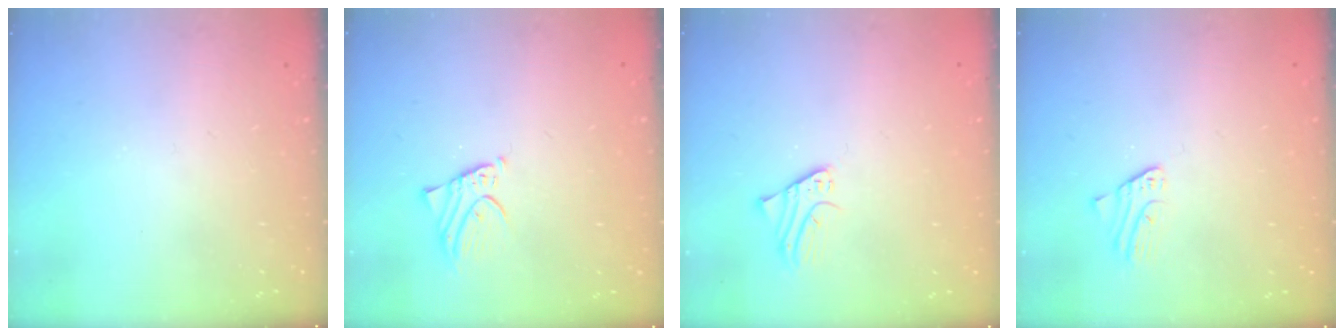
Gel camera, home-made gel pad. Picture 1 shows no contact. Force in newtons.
{"total": 2.9, "press": 2.9, "slide": 0.2}
{"total": 2.0, "press": 2.0, "slide": 0.1}
{"total": 1.5, "press": 1.5, "slide": 0.1}